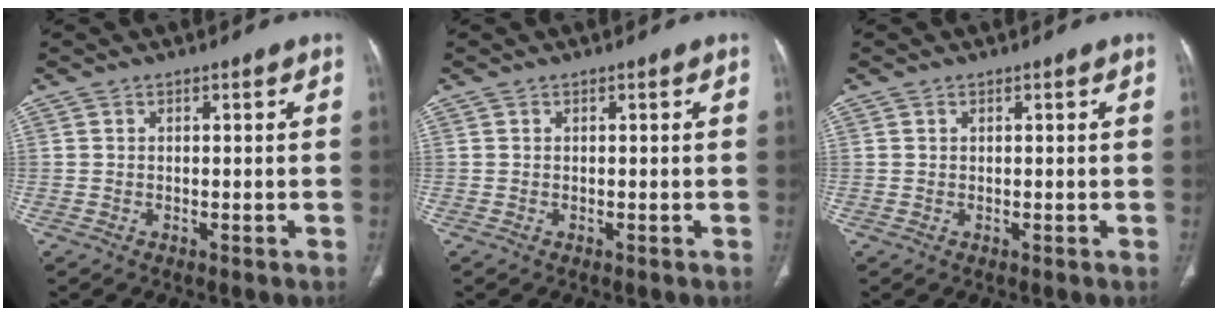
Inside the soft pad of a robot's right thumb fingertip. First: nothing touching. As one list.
[{"total": 0.0}, {"total": 0.0}]